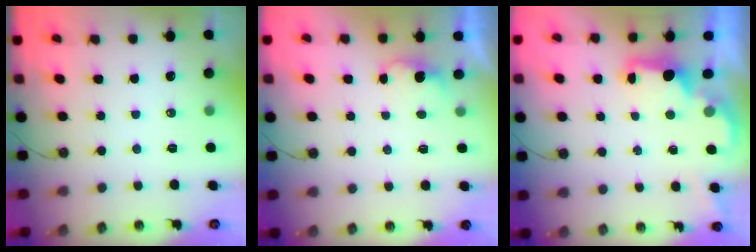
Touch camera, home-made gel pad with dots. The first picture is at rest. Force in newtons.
{"total": 2.2, "press": 2.0, "slide": 0.9}
{"total": 2.2, "press": 2.1, "slide": 0.7}